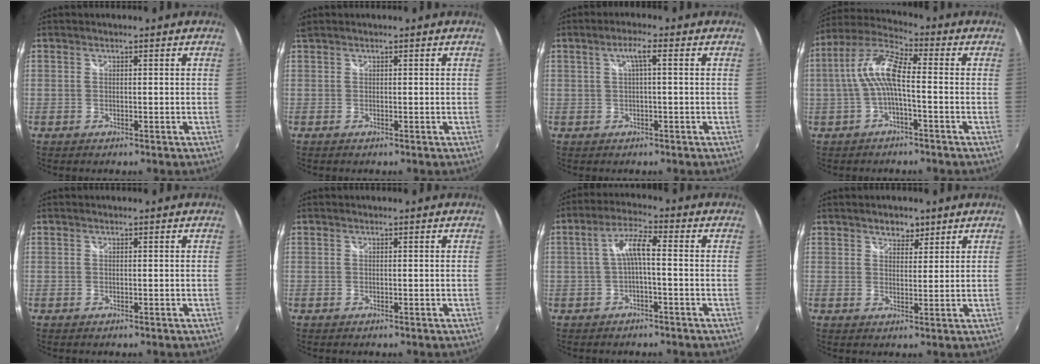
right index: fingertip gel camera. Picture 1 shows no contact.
{"total": 0.7, "force": [0.5, 0.3, 0.4], "torque": [-0.009, 0.003, 0.007]}
{"total": 2.8, "force": [0.5, 0.1, 2.8], "torque": [-0.051, 0.007, 0.008]}
{"total": 9.0, "force": [-0.9, 2.3, 8.7], "torque": [-0.187, 0.019, -0.018]}
{"total": 0.0}
{"total": 0.0}
{"total": 5.1, "force": [-0.9, 0.8, 5.0], "torque": [-0.104, 0.013, -0.016]}
{"total": 3.3, "force": [2.3, 2.0, 1.1], "torque": [-0.010, 0.004, 0.037]}